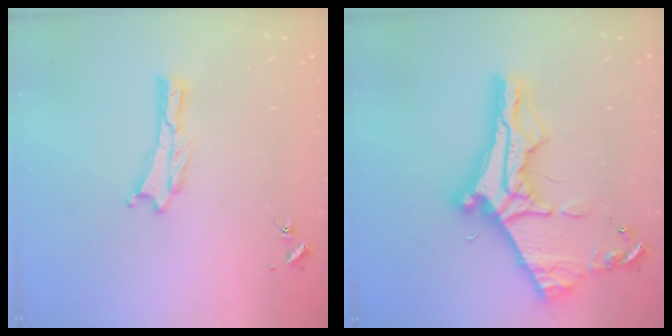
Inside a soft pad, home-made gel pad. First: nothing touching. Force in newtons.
{"total": 10.6, "press": 10.5, "slide": 1.3}